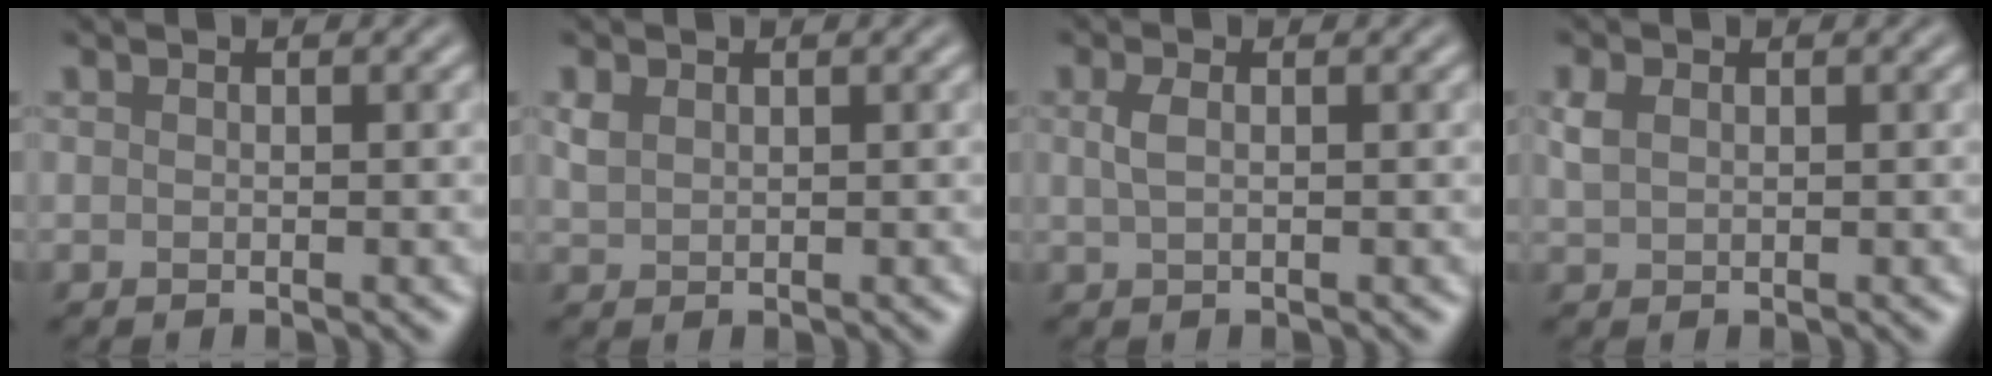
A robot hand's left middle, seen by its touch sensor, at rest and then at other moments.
{"total": 1.3, "force": [0.7, 0.8, 0.6], "torque": [-0.016, 0.001, 0.018]}
{"total": 1.3, "force": [0.3, 0.6, 1.1], "torque": [-0.028, 0.002, 0.007]}
{"total": 1.5, "force": [0.6, 1.1, 0.9], "torque": [-0.022, 0.003, 0.013]}